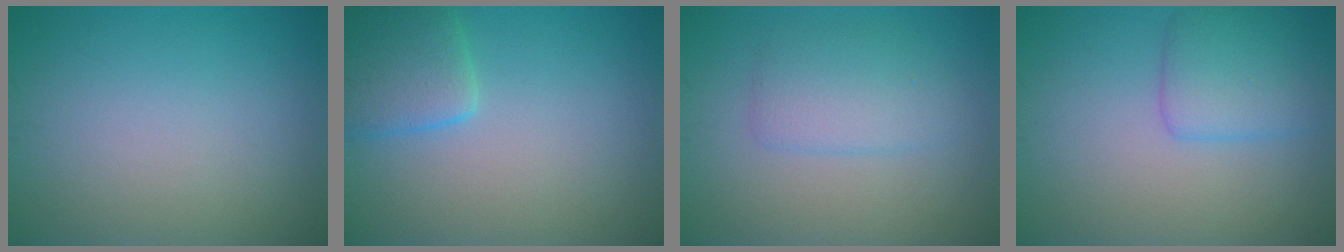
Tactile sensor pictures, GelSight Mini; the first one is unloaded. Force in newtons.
{"total": 3.8, "press": 3.8, "slide": 0.2}
{"total": 3.0, "press": 3.0, "slide": 0.1}
{"total": 3.4, "press": 3.4, "slide": 0.2}